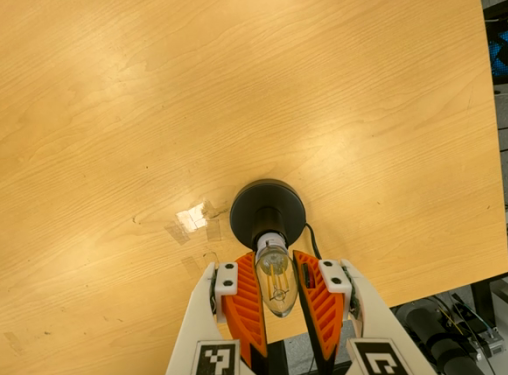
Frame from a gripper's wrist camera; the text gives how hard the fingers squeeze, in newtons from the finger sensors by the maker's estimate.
{"total": 12.4, "left": 12.4, "right": 12.5}